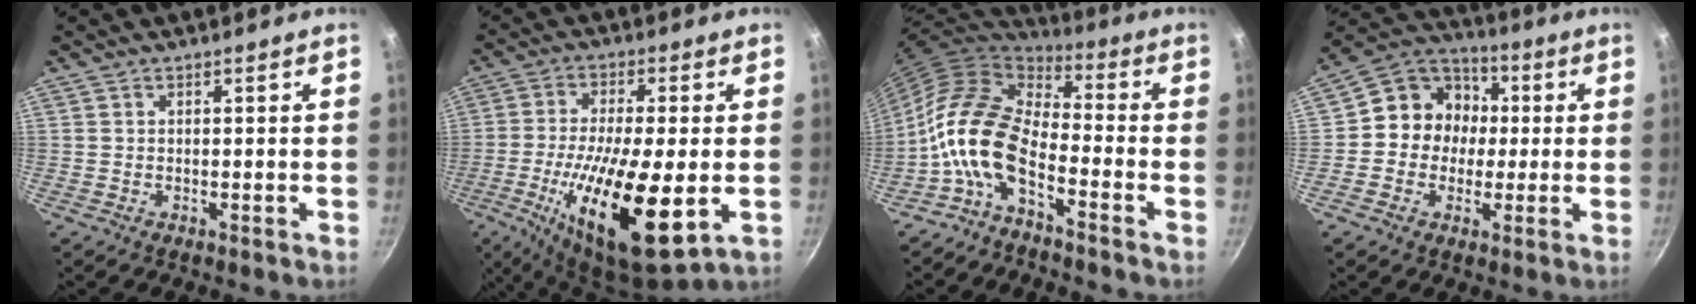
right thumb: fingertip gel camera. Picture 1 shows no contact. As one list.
[{"total": 19.3, "force": [-4.4, 5.8, 17.8], "torque": [-0.322, -0.002, -0.080]}, {"total": 14.2, "force": [-6.0, 7.5, 10.5], "torque": [-0.195, 0.058, -0.136]}, {"total": 11.5, "force": [0.2, 10.4, 5.0], "torque": [-0.036, 0.025, -0.016]}]